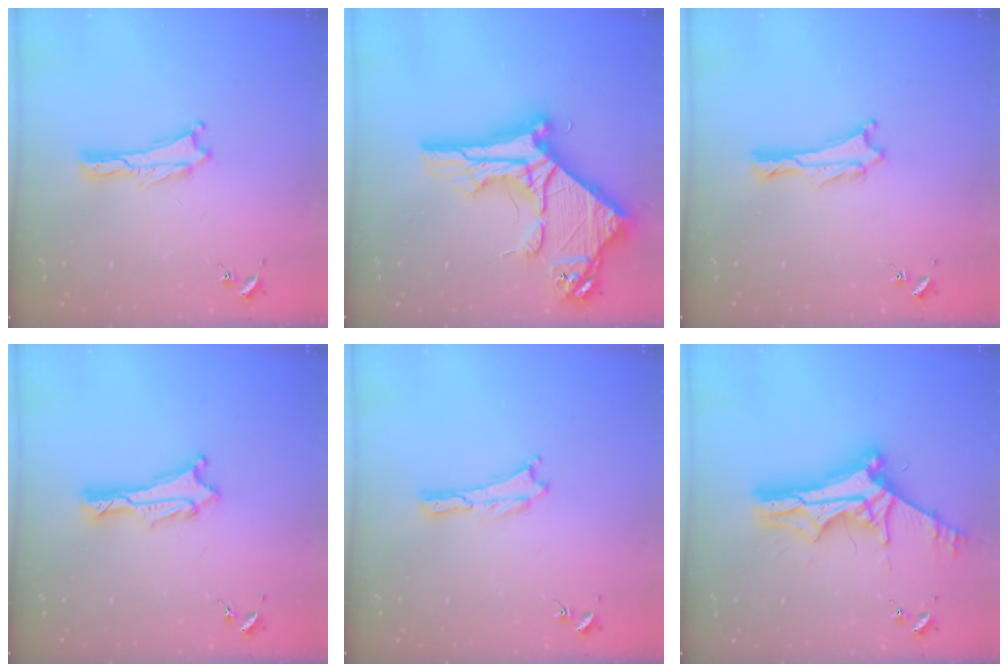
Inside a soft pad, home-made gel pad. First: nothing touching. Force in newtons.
{"total": 14.0, "press": 13.9, "slide": 1.4}
{"total": 0.0}
{"total": 1.5, "press": 1.5, "slide": 0.1}
{"total": 0.0}
{"total": 12.0, "press": 11.9, "slide": 1.1}